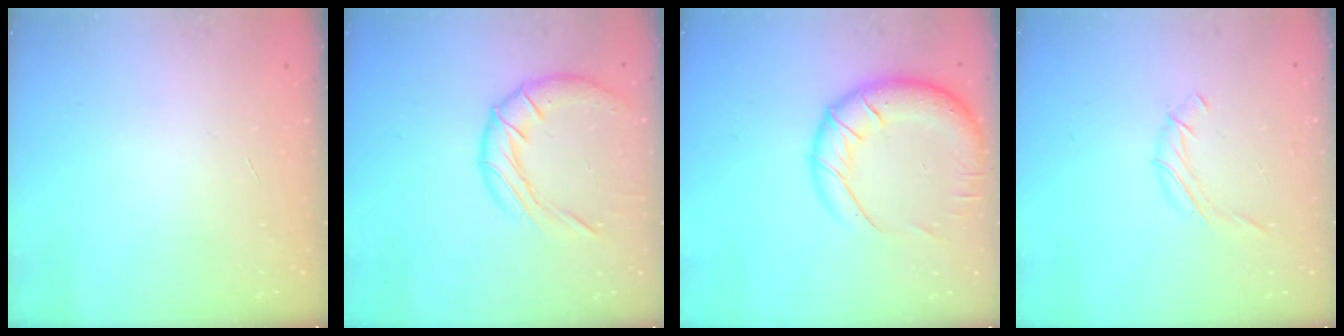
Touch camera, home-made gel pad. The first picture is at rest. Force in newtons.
{"total": 12.9, "press": 12.8, "slide": 1.5}
{"total": 18.2, "press": 17.7, "slide": 4.3}
{"total": 7.1, "press": 7.1, "slide": 1.1}